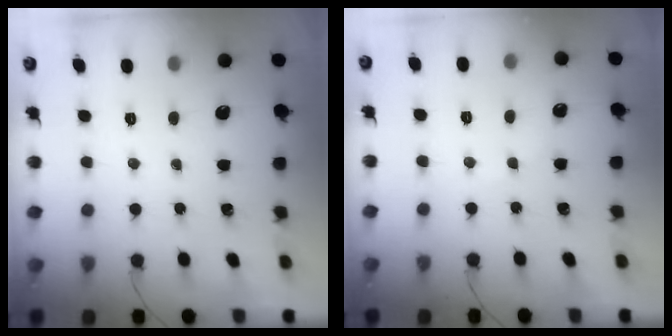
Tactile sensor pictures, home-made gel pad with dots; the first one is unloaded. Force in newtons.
{"total": 4.2, "press": 4.0, "slide": 1.1}